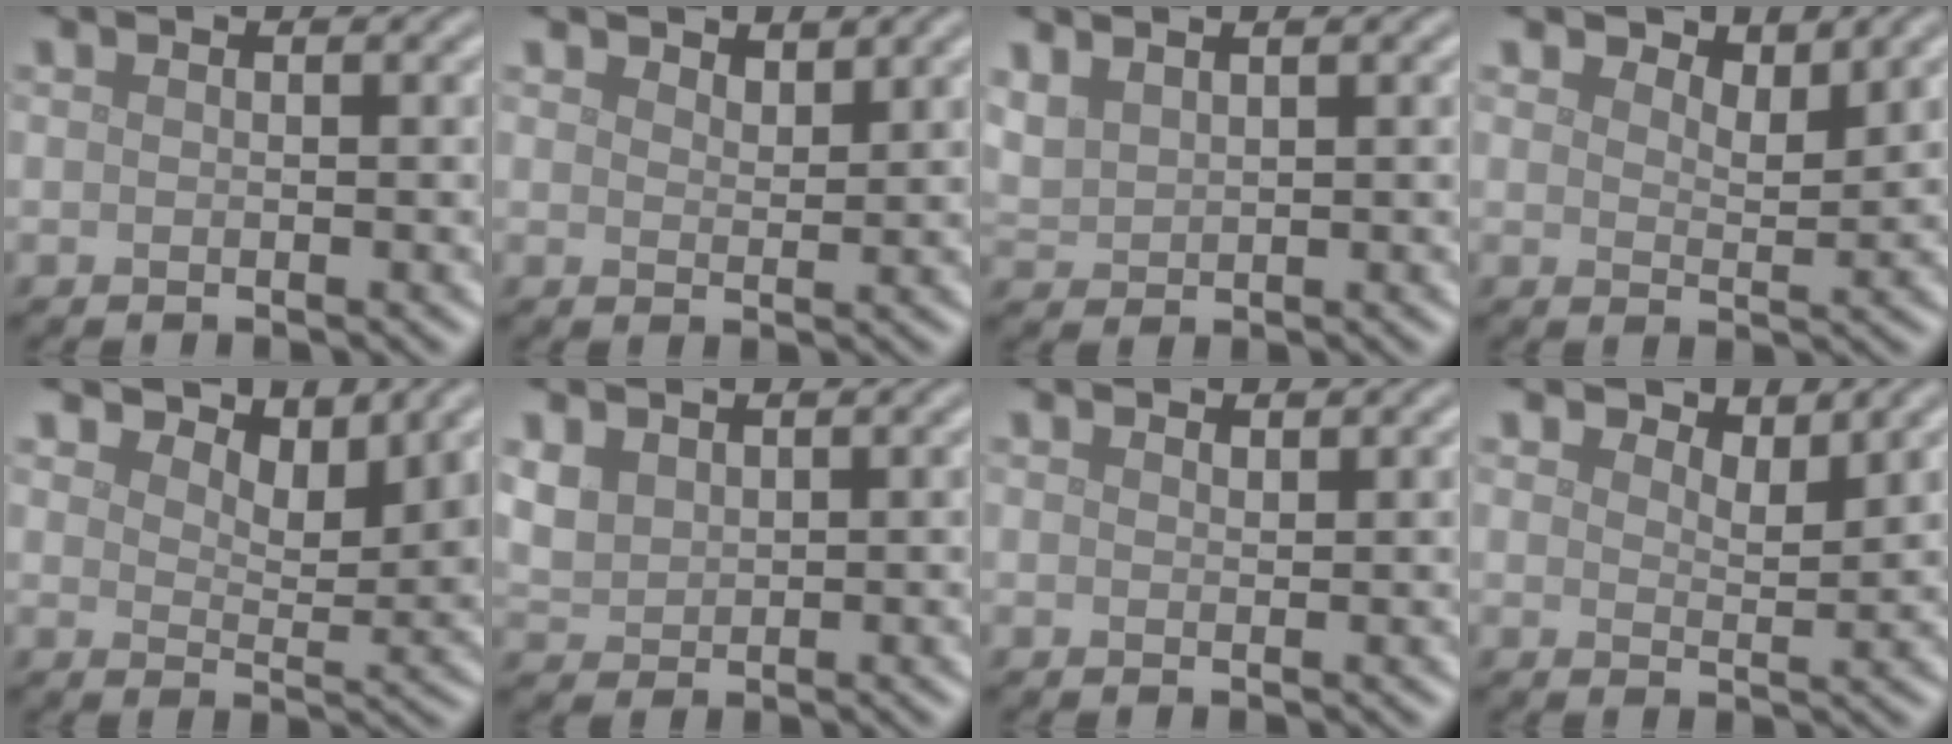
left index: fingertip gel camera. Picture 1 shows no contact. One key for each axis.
{"total": 2.0, "fx": 1.9, "fy": 0.5, "fz": 0.5, "tx": -0.009, "ty": 0.002, "tz": 0.032}
{"total": 2.2, "fx": 1.7, "fy": 1.1, "fz": 0.9, "tx": -0.026, "ty": 0.006, "tz": 0.042}
{"total": 2.7, "fx": 2.5, "fy": 0.7, "fz": 0.8, "tx": -0.012, "ty": -0.002, "tz": 0.036}
{"total": 4.6, "fx": 4.0, "fy": 1.3, "fz": 1.8, "tx": -0.034, "ty": -0.003, "tz": 0.062}
{"total": 2.7, "fx": 1.4, "fy": 1.9, "fz": 1.3, "tx": -0.037, "ty": 0.001, "tz": 0.031}
{"total": 0.6, "fx": 0.6, "fy": 0.2, "fz": 0.1, "tx": -0.002, "ty": -0.001, "tz": 0.012}
{"total": 2.4, "fx": 2.2, "fy": 0.5, "fz": 0.8, "tx": -0.011, "ty": -0.002, "tz": 0.032}